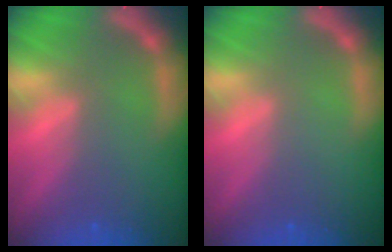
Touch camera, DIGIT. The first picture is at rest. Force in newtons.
{"total": 0.0}